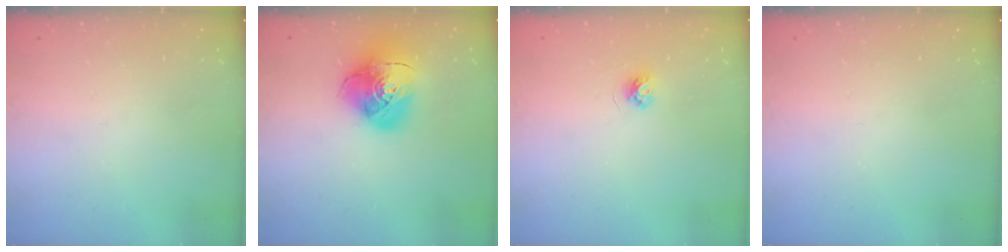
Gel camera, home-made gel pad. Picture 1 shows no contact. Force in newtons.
{"total": 15.3, "press": 15.2, "slide": 1.8}
{"total": 3.7, "press": 3.6, "slide": 0.4}
{"total": 0.0}